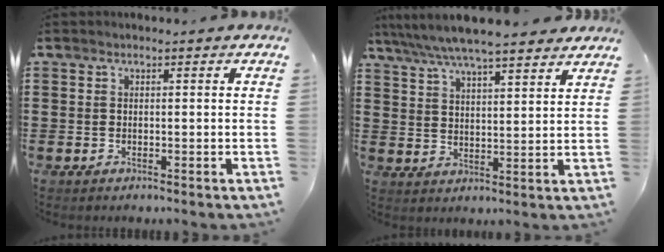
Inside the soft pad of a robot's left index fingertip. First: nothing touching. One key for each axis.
{"total": 6.4, "fx": 5.8, "fy": 0.5, "fz": 2.6, "tx": -0.073, "ty": -0.022, "tz": 0.102}